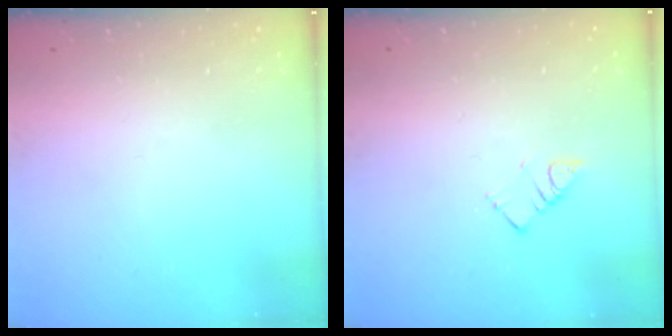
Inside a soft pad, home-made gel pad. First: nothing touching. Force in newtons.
{"total": 3.2, "press": 3.1, "slide": 0.5}